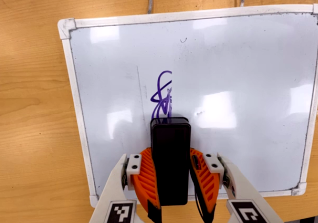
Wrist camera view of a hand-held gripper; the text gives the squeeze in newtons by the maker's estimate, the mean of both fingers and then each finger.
{"total": 7.0, "left": 6.2, "right": 7.7}